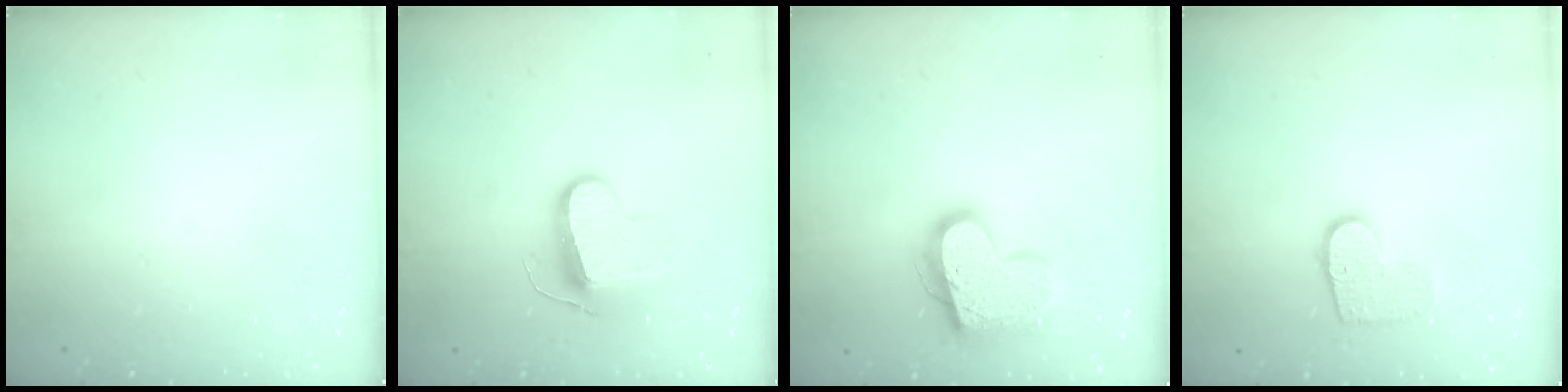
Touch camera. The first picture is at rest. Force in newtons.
{"total": 9.2, "press": 9.2, "slide": 0.3}
{"total": 18.0, "press": 17.9, "slide": 1.4}
{"total": 9.8, "press": 9.8, "slide": 0.3}